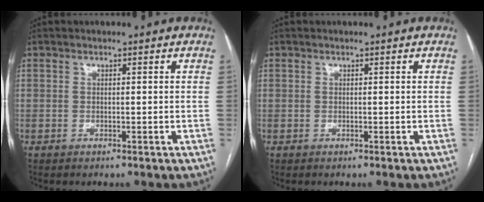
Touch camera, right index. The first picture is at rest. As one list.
[{"total": 0.0}]